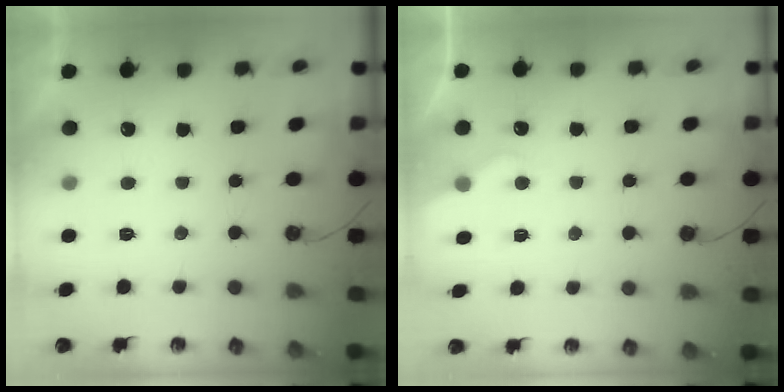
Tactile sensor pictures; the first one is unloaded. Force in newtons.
{"total": 3.5, "press": 3.4, "slide": 0.5}